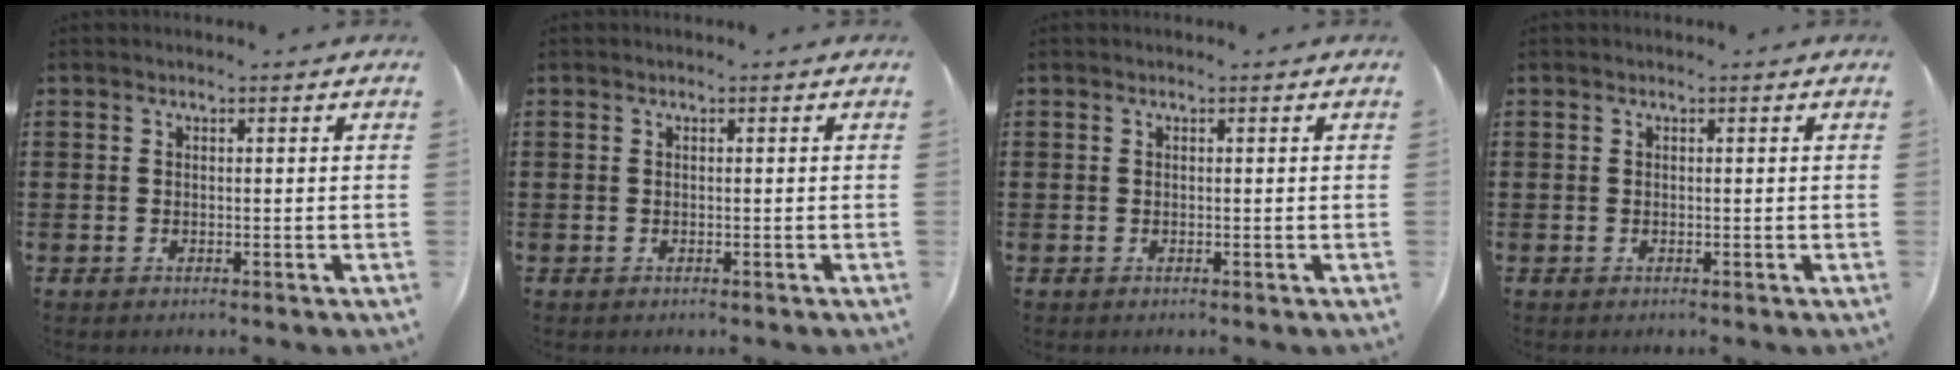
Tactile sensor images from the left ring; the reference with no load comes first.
{"total": 0.0}
{"total": 0.0}
{"total": 0.0}